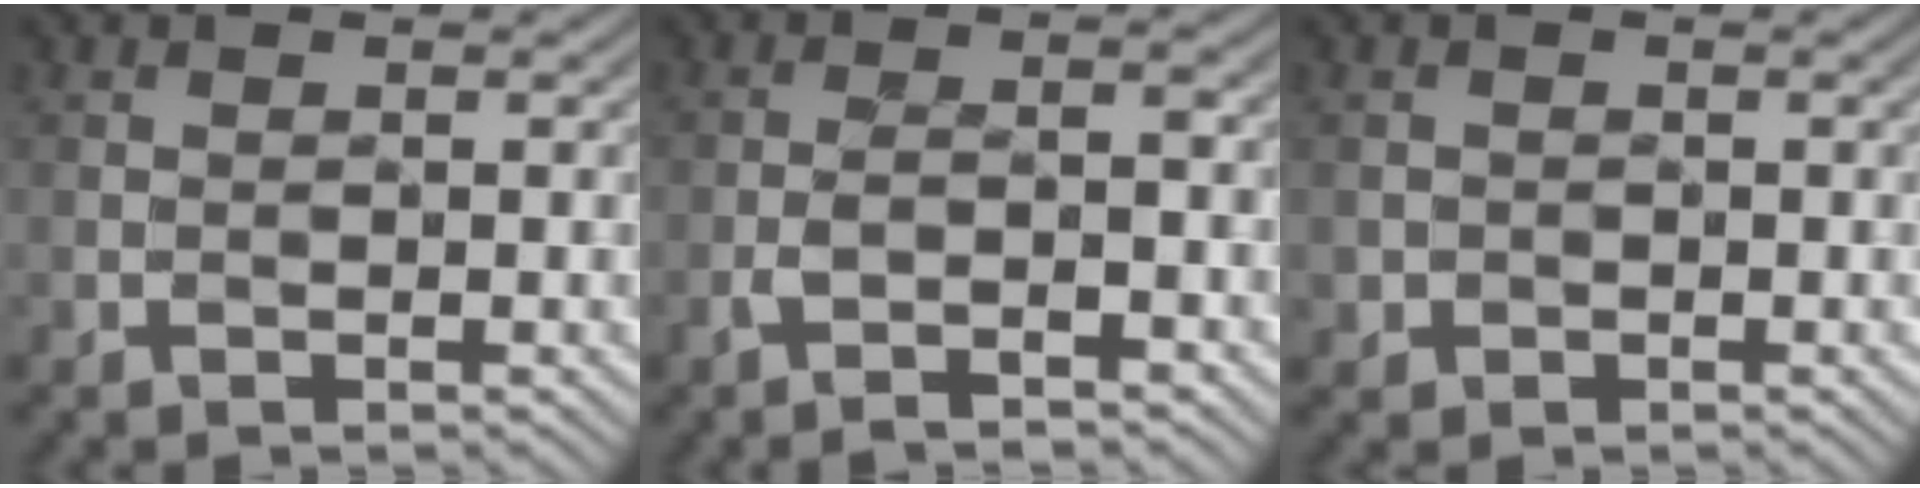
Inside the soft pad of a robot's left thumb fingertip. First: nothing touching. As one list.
[{"total": 3.9, "force": [-2.6, 0.2, 2.9], "torque": [-0.044, 0.006, -0.052]}, {"total": 1.0, "force": [-0.3, 0.9, -0.3], "torque": [0.005, -0.008, -0.004]}]